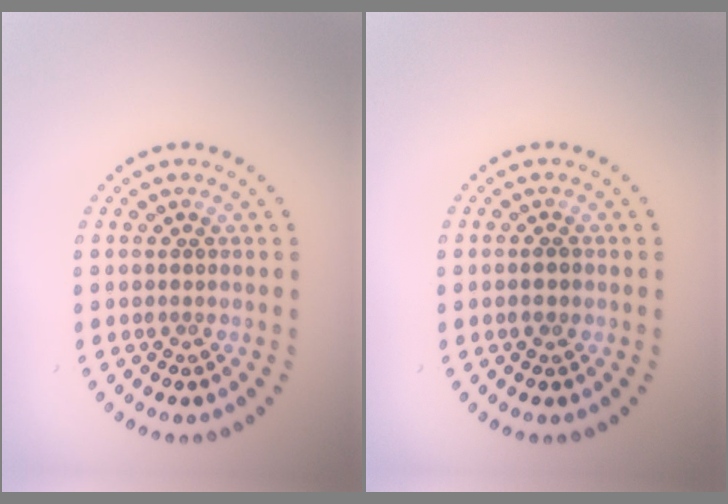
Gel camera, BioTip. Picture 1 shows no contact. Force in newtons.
{"total": 1.2, "press": 1.1, "slide": 0.3}